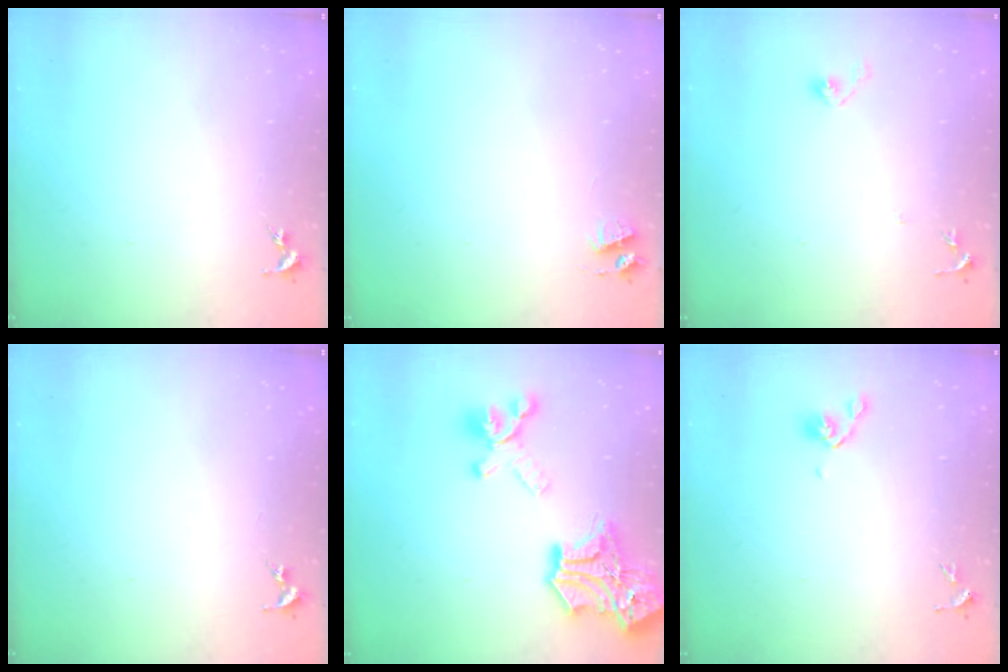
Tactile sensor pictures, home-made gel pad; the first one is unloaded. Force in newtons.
{"total": 4.4, "press": 4.3, "slide": 0.6}
{"total": 4.8, "press": 4.7, "slide": 1.0}
{"total": 0.0}
{"total": 24.6, "press": 24.6, "slide": 0.7}
{"total": 5.1, "press": 4.9, "slide": 1.2}